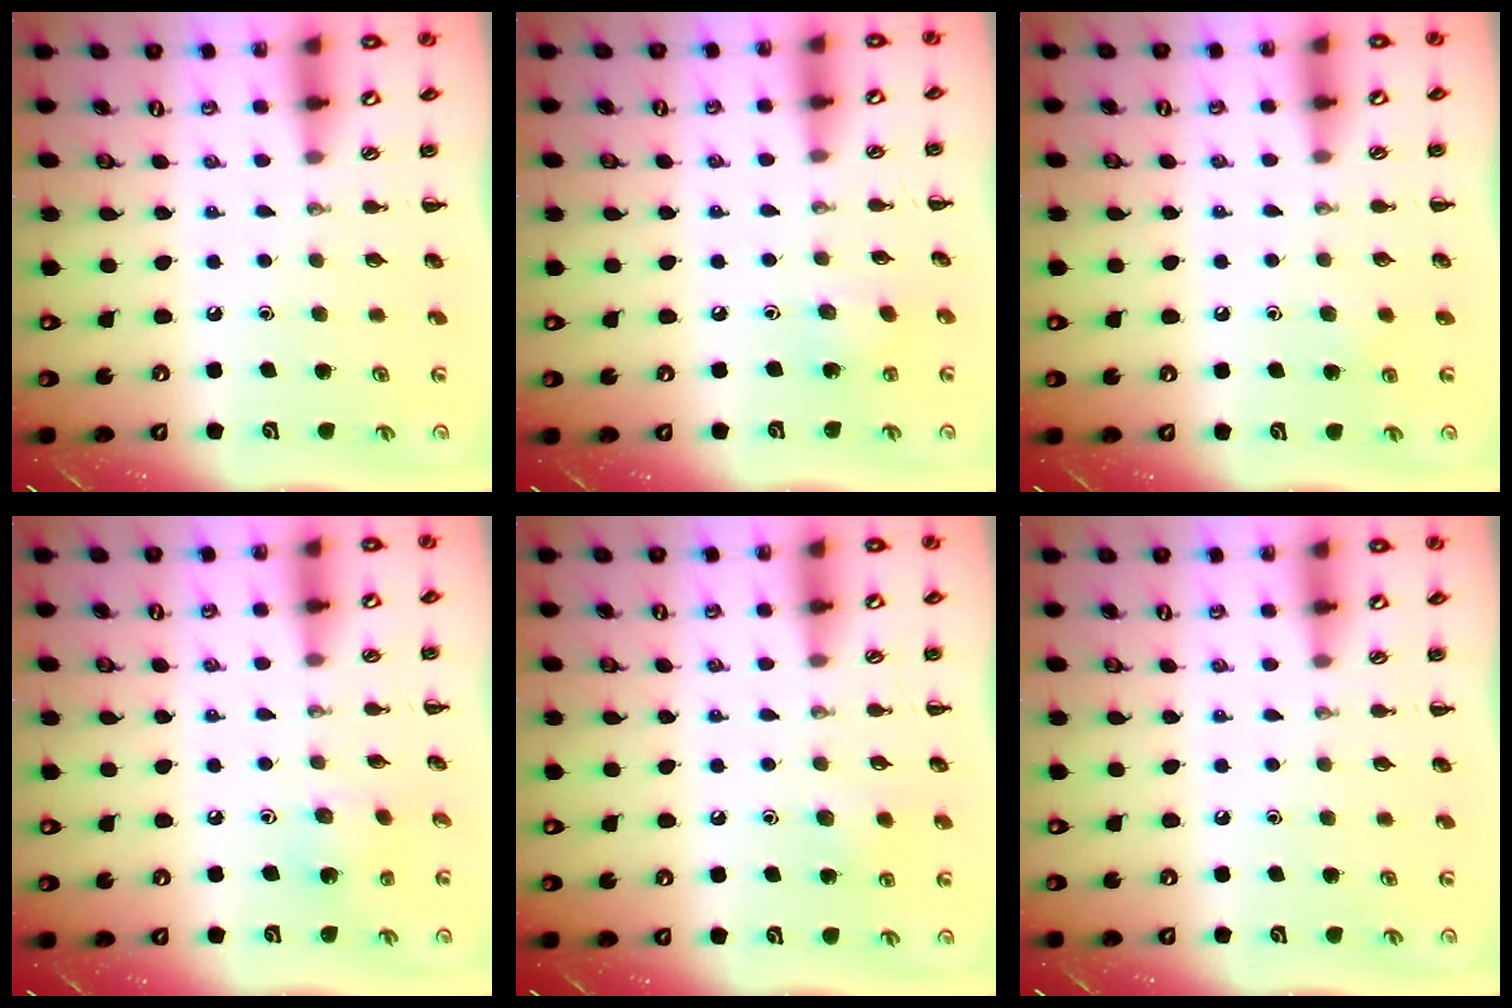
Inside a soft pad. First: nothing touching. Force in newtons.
{"total": 3.4, "press": 3.3, "slide": 1.0}
{"total": 3.4, "press": 3.2, "slide": 1.2}
{"total": 3.9, "press": 3.8, "slide": 1.1}
{"total": 5.4, "press": 5.2, "slide": 1.5}
{"total": 0.0}